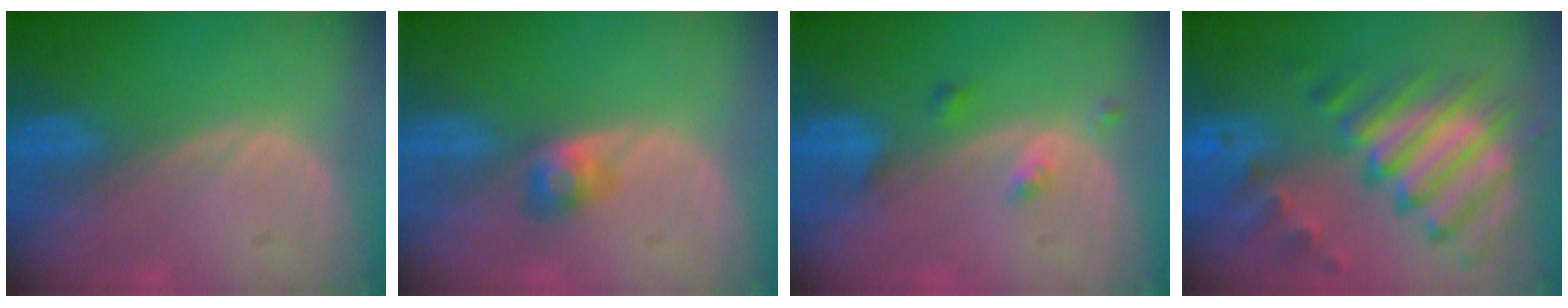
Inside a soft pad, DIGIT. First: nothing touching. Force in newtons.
{"total": 2.6, "press": 2.4, "slide": 0.9}
{"total": 2.1, "press": 2.1, "slide": 0.2}
{"total": 11.4, "press": 9.9, "slide": 5.7}